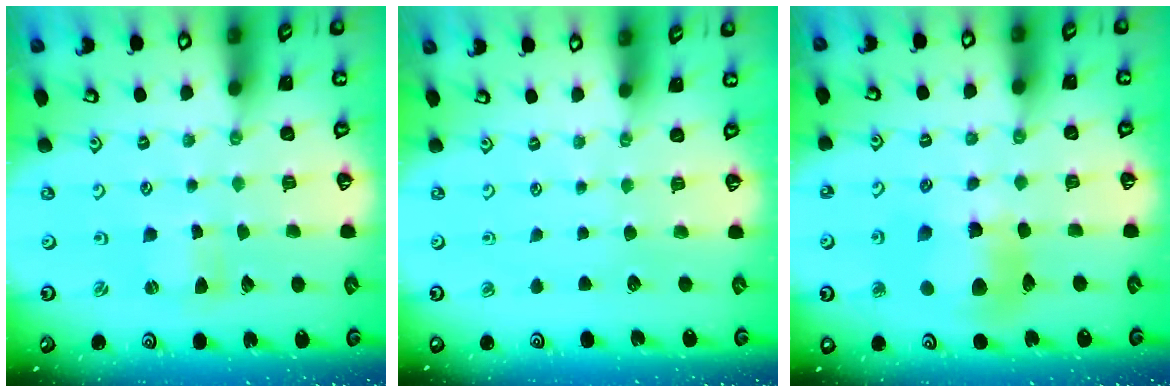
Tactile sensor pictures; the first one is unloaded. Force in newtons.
{"total": 0.0}
{"total": 11.2, "press": 11.2, "slide": 1.4}